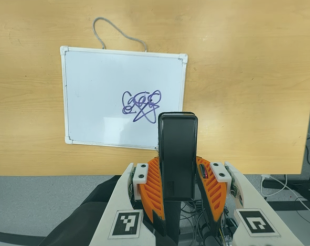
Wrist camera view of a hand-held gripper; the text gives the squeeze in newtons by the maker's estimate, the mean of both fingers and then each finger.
{"total": 4.0, "left": 2.5, "right": 5.4}